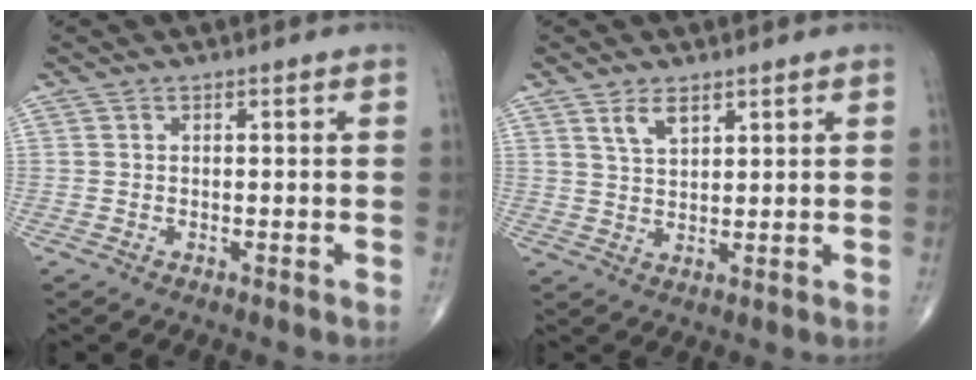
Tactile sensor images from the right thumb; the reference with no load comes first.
{"total": 4.0, "force": [2.6, 1.8, 2.5], "torque": [-0.039, -0.014, 0.052]}